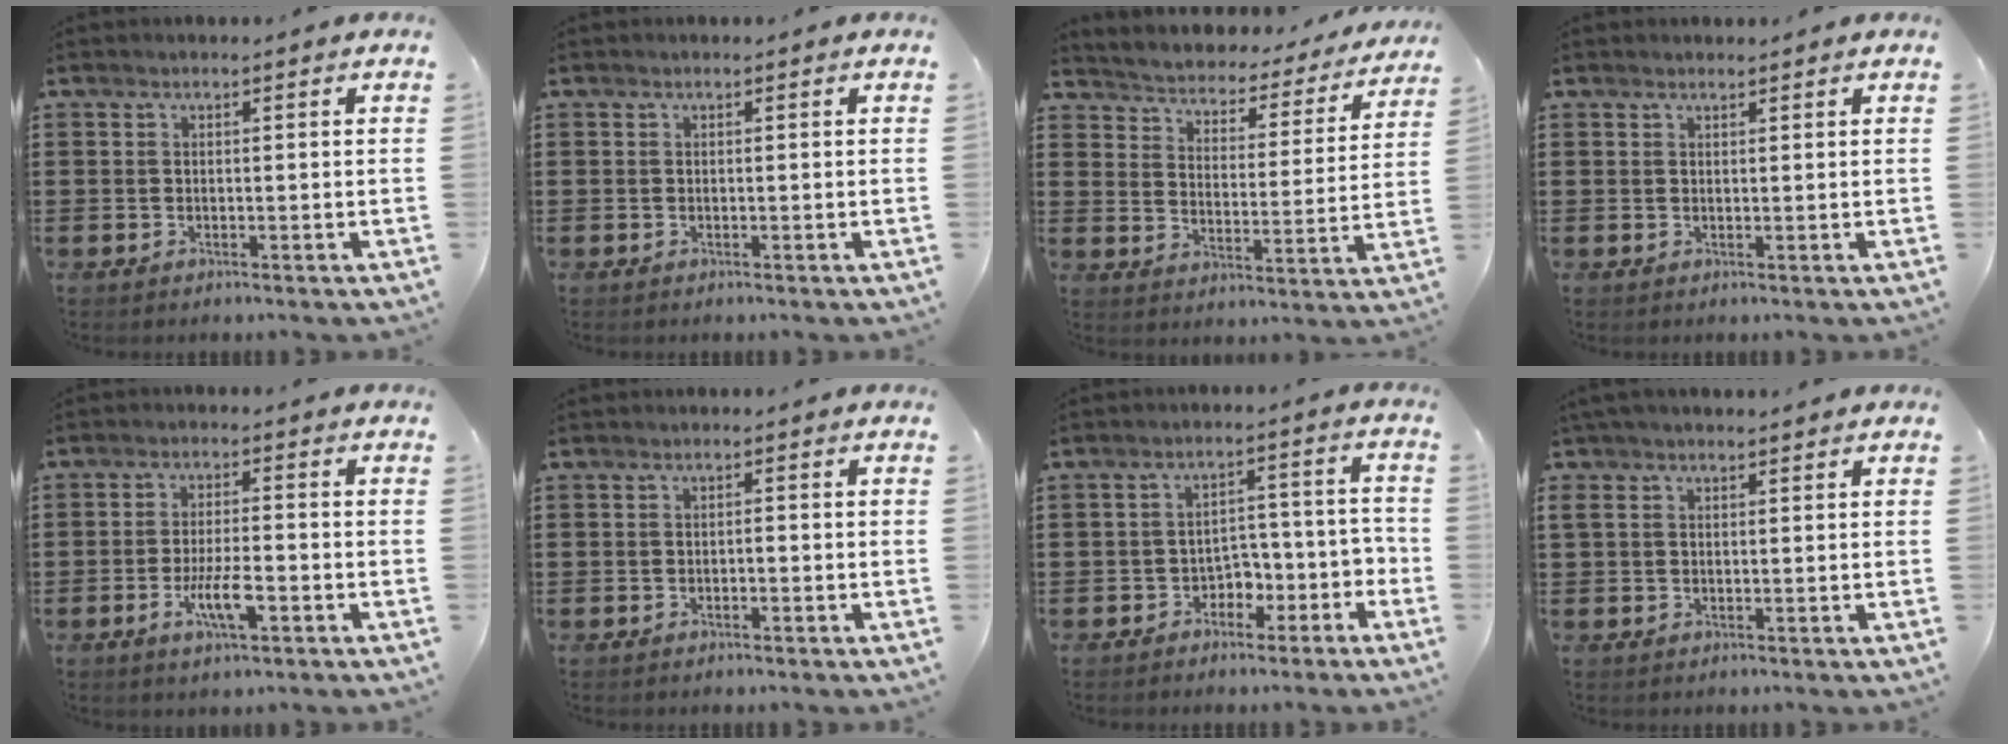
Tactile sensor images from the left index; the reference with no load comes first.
{"total": 0.0}
{"total": 2.3, "force": [2.3, 0.3, -0.1], "torque": [-0.019, -0.030, 0.027]}
{"total": 0.8, "force": [0.8, 0.1, 0.1], "torque": [-0.004, 0.000, 0.015]}
{"total": 6.0, "force": [-2.4, 1.7, 5.3], "torque": [-0.105, -0.003, -0.045]}
{"total": 0.6, "force": [-0.4, 0.2, 0.4], "torque": [-0.012, -0.003, -0.008]}
{"total": 3.9, "force": [-3.0, 2.2, 1.3], "torque": [-0.031, 0.011, -0.062]}
{"total": 1.9, "force": [1.1, 0.8, 1.4], "torque": [-0.030, 0.006, 0.019]}